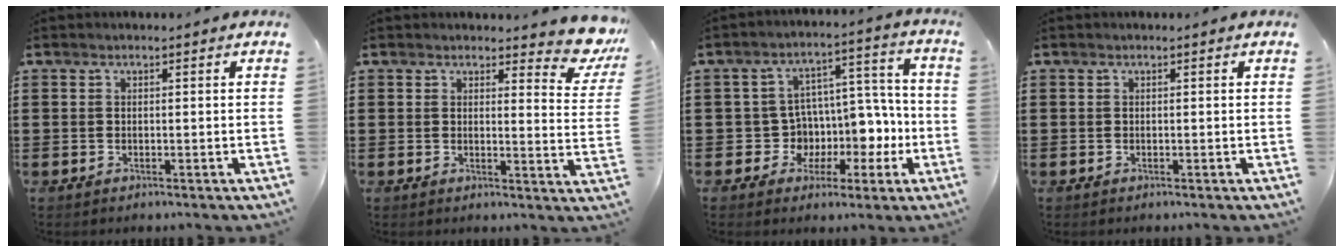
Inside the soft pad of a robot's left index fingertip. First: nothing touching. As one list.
[{"total": 5.1, "force": [4.5, 0.8, 2.3], "torque": [-0.029, -0.028, 0.074]}, {"total": 8.4, "force": [-0.8, 7.5, 3.7], "torque": [-0.072, -0.001, -0.003]}, {"total": 0.0}]